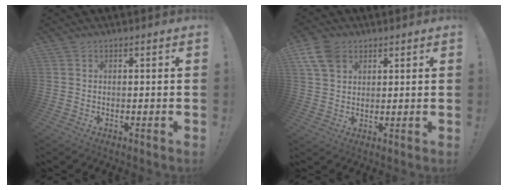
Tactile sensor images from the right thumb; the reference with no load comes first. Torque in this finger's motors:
{"motor_torque": [0.02, 0.04, 0.33, 0.26, 0.00]}